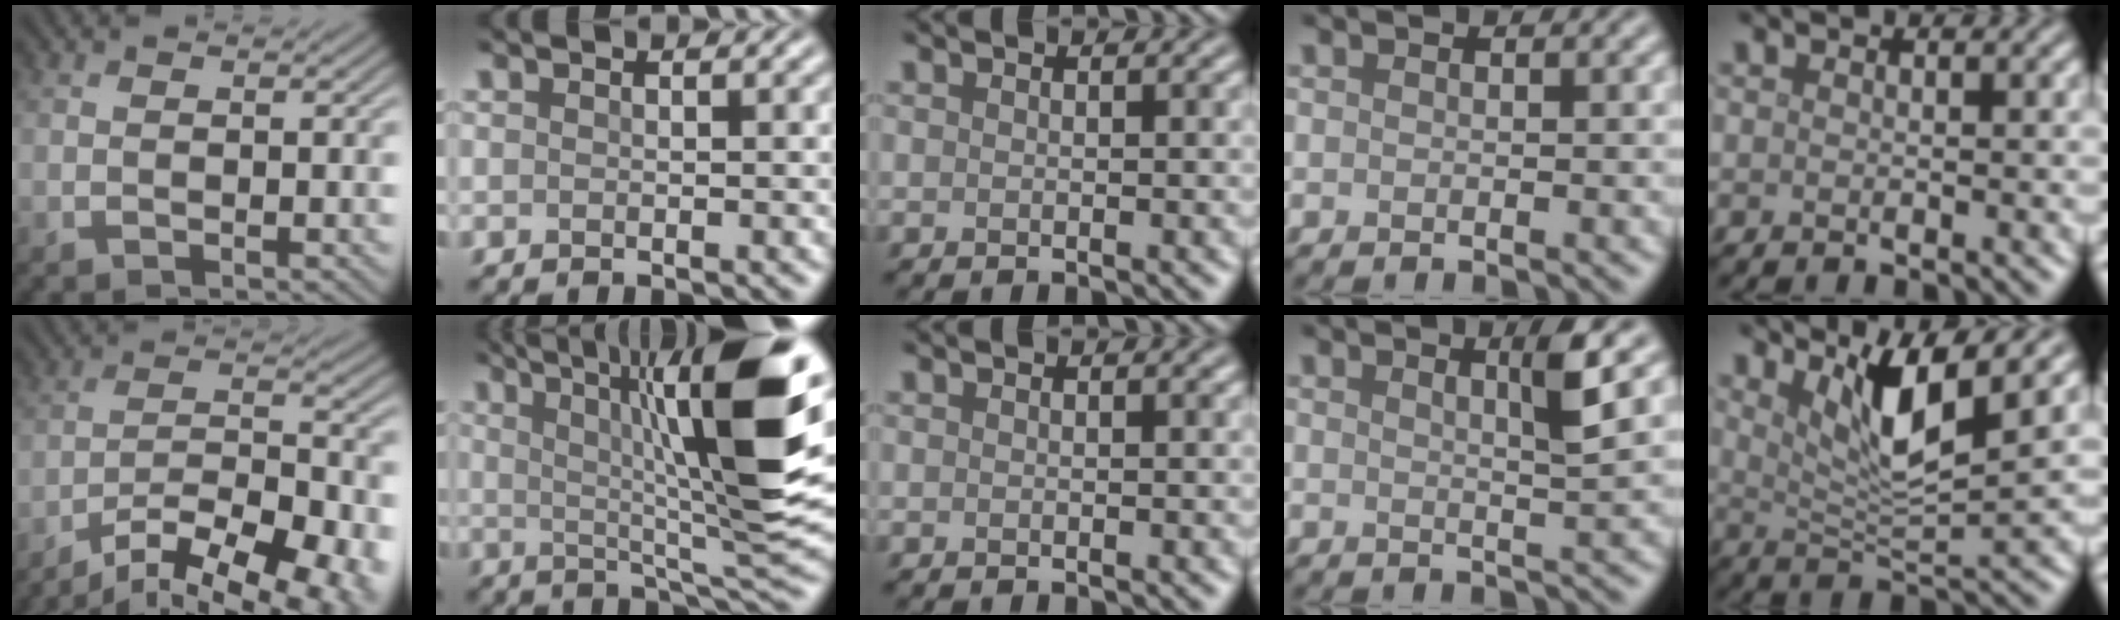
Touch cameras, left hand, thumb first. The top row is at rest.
{"thumb": {"total": 16.3, "force": [-12.3, 5.3, 9.3], "torque": [-0.157, -0.033, -0.174]}, "index": {"total": 12.7, "force": [2.9, 2.0, 12.2], "torque": [-0.178, 0.012, 0.045]}, "ring": {"total": 3.0, "force": [1.3, 0.4, 2.7], "torque": [-0.035, 0.003, 0.019]}, "little": {"total": 6.1, "force": [3.3, 1.1, 5.0], "torque": [-0.087, -0.007, 0.060]}}